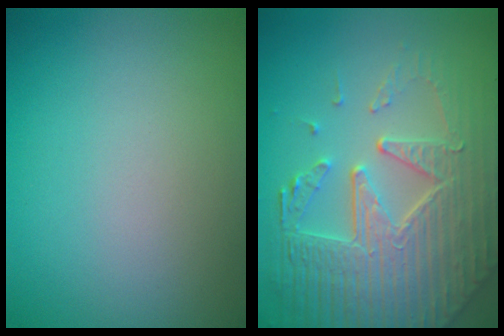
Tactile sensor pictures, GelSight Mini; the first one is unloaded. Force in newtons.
{"total": 8.8, "press": 6.0, "slide": 6.4}